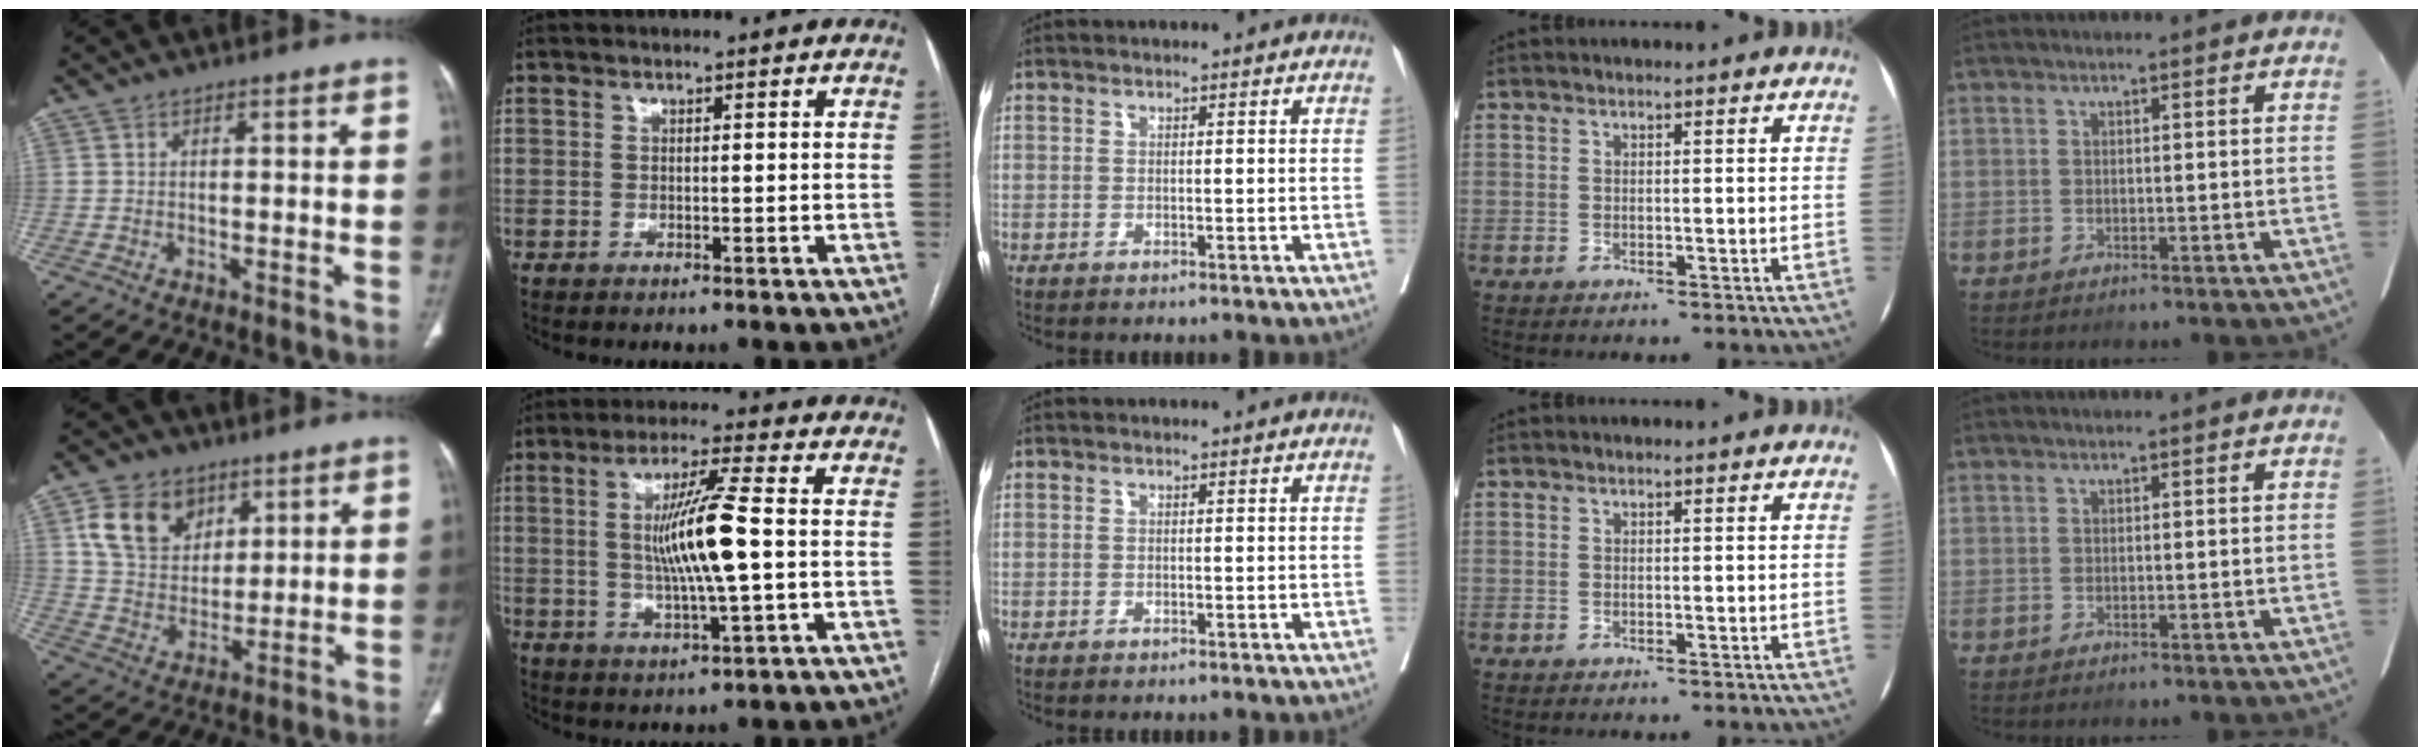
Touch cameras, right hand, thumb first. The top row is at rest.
{"thumb": {"total": 12.2, "force": [5.6, 9.1, 5.8], "torque": [-0.076, -0.019, 0.110]}, "index": {"total": 10.6, "force": [0.2, 0.2, 10.5], "torque": [-0.197, -0.002, 0.003]}}